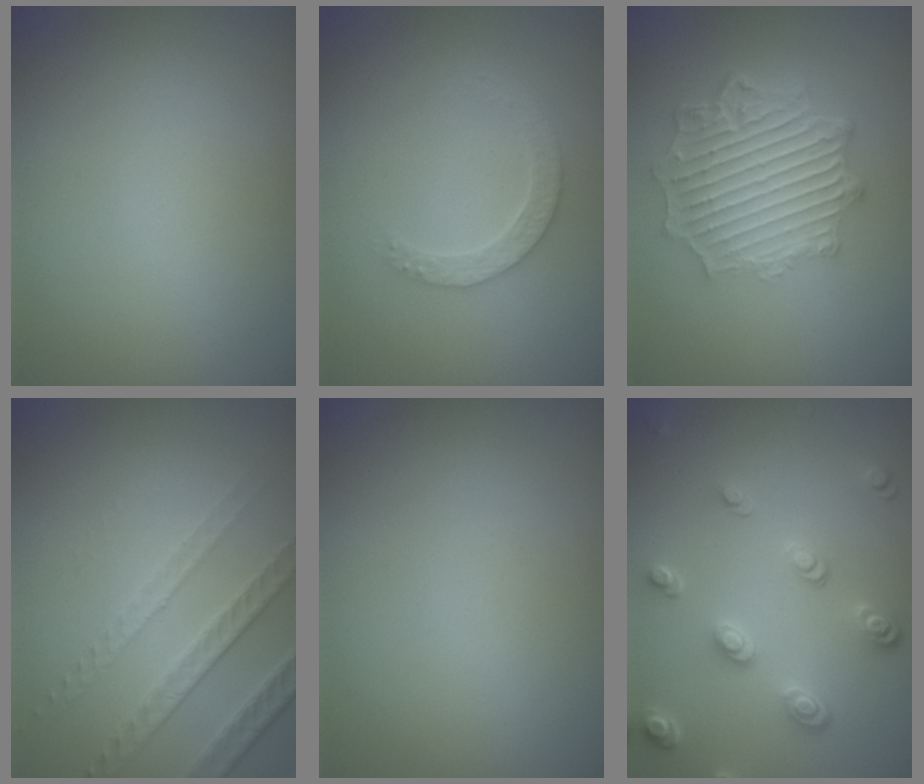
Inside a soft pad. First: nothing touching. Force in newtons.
{"total": 2.2, "press": 2.2, "slide": 0.6}
{"total": 6.9, "press": 5.0, "slide": 4.7}
{"total": 4.7, "press": 3.3, "slide": 3.3}
{"total": 0.0}
{"total": 3.7, "press": 2.8, "slide": 2.3}